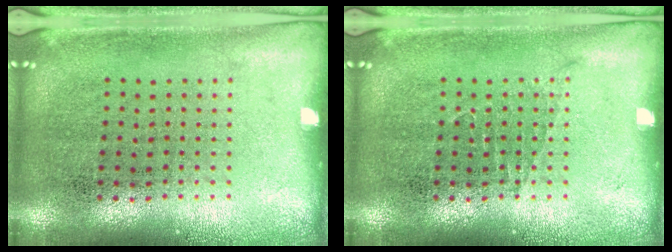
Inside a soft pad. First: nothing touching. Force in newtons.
{"total": 0.5, "press": 0.5, "slide": 0.1}